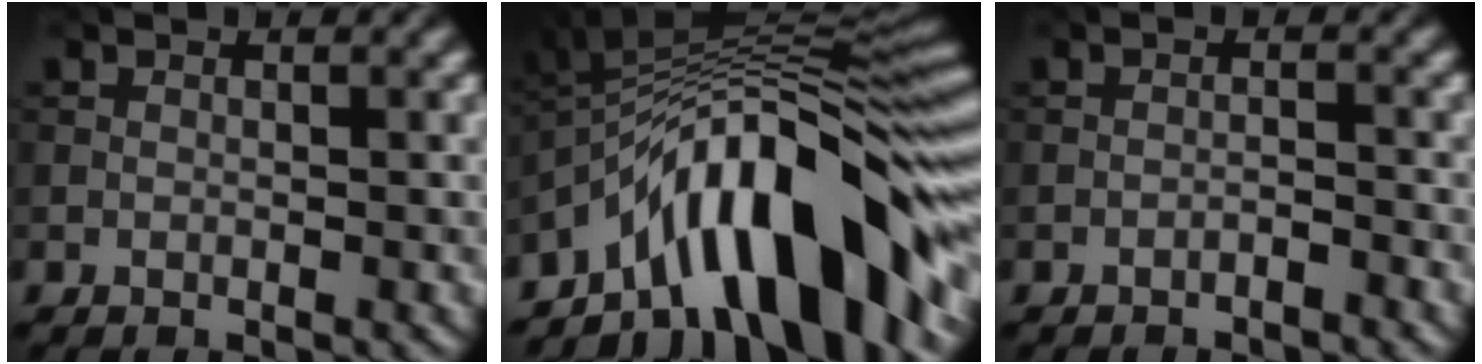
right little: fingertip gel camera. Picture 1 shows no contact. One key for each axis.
{"total": 13.1, "fx": -7.0, "fy": 3.8, "fz": 10.4, "tx": -0.139, "ty": 0.024, "tz": -0.116}
{"total": 1.1, "fx": -1.0, "fy": 0.1, "fz": 0.5, "tx": -0.006, "ty": 0.004, "tz": -0.019}